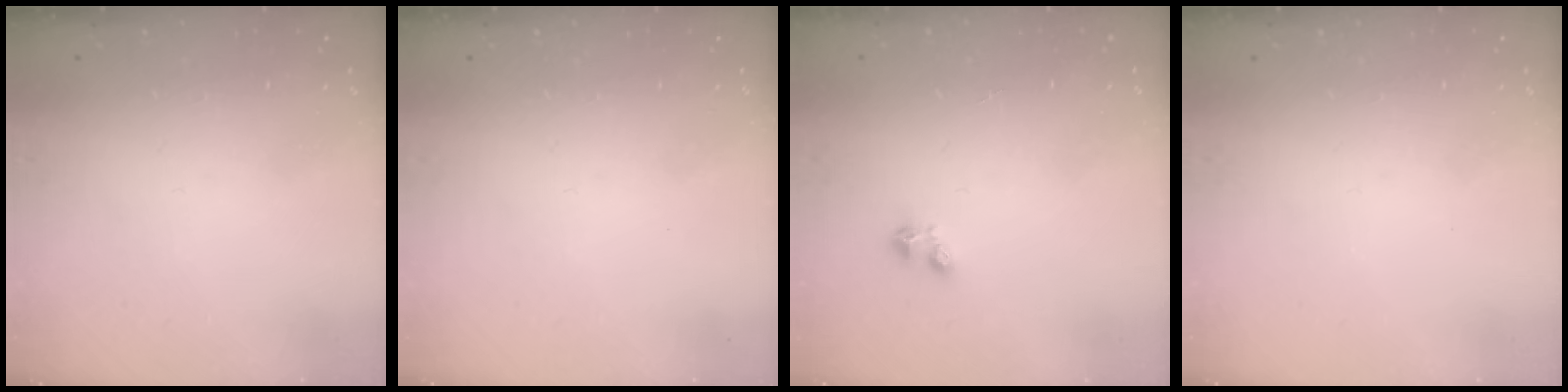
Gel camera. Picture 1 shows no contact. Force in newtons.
{"total": 0.0}
{"total": 2.9, "press": 2.8, "slide": 0.6}
{"total": 0.0}